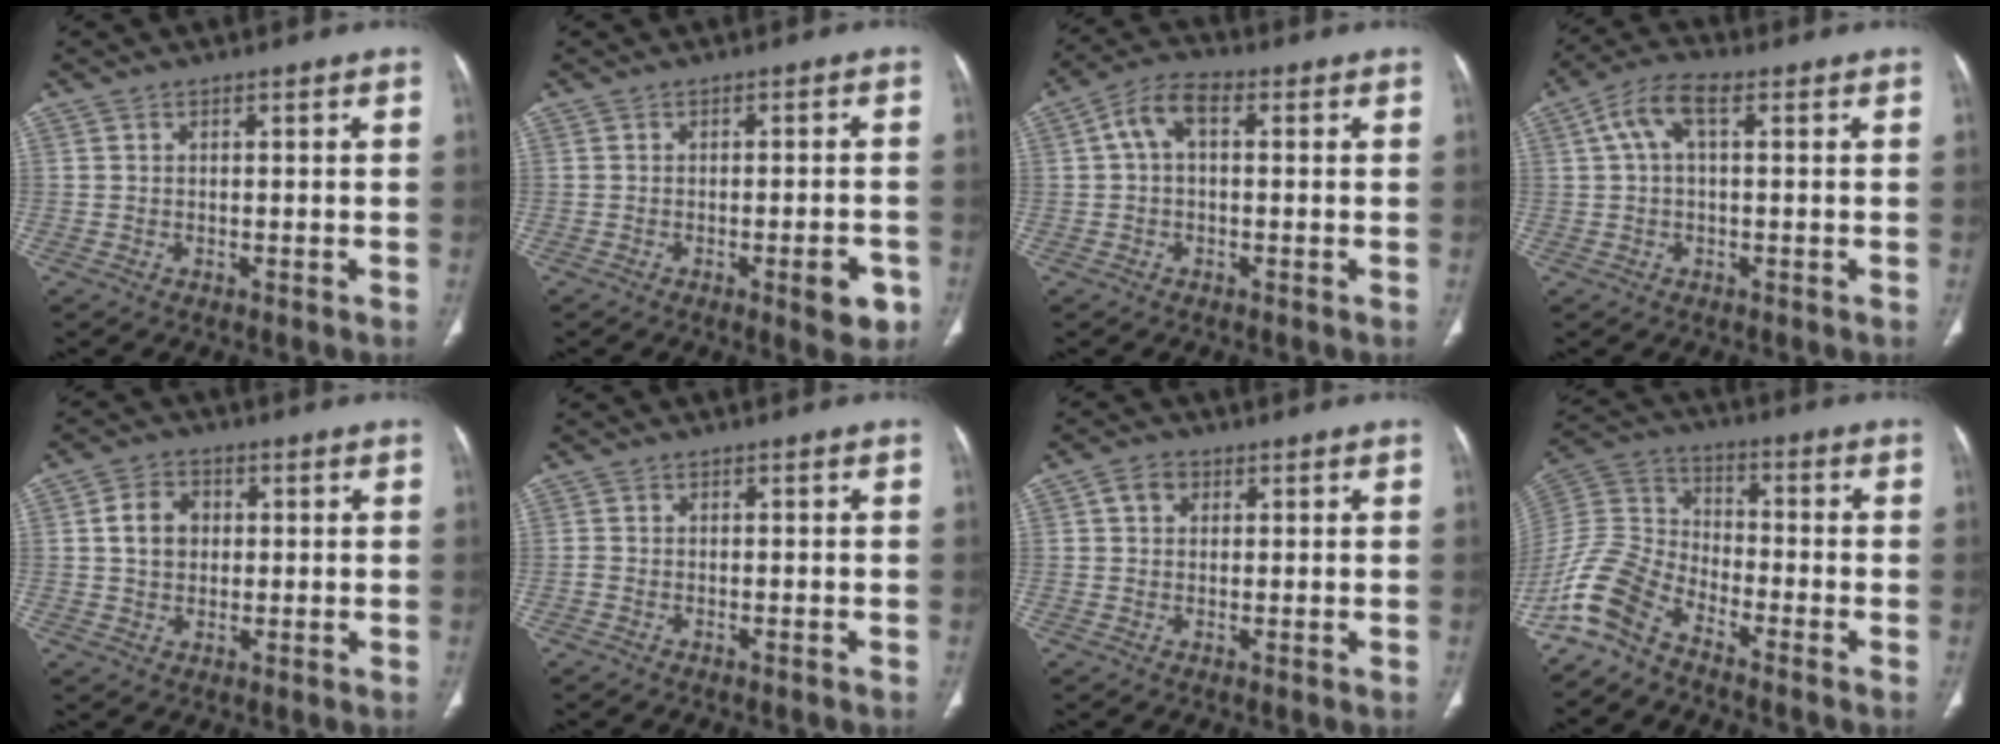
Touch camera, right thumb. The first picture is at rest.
{"total": 5.7, "force": [-2.6, 1.8, 4.8], "torque": [-0.045, 0.007, -0.028]}
{"total": 6.3, "force": [0.9, 3.6, 5.1], "torque": [-0.088, 0.022, 0.007]}
{"total": 6.5, "force": [1.7, 2.8, 5.7], "torque": [-0.120, 0.025, 0.026]}
{"total": 6.1, "force": [0.9, 4.9, 3.6], "torque": [-0.046, 0.005, 0.011]}
{"total": 1.1, "force": [-0.8, 0.4, 0.6], "torque": [-0.014, 0.006, -0.014]}
{"total": 3.2, "force": [1.1, 2.6, 1.7], "torque": [-0.018, 0.004, 0.019]}
{"total": 10.7, "force": [-8.3, 4.7, 4.9], "torque": [-0.114, 0.063, -0.178]}